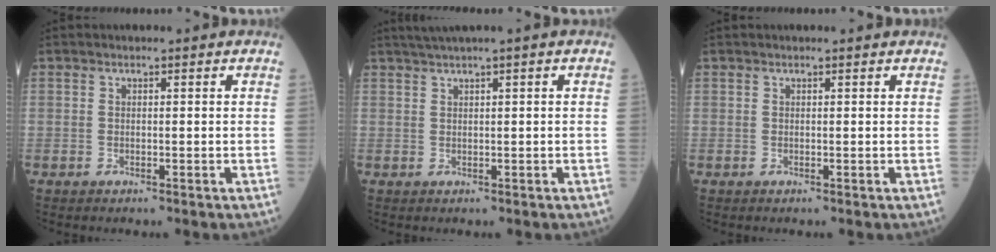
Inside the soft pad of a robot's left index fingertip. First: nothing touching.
{"total": 2.4, "force": [1.5, -0.5, 1.7], "torque": [-0.038, 0.010, 0.035]}
{"total": 0.8, "force": [0.8, 0.0, 0.2], "torque": [-0.007, 0.006, 0.010]}